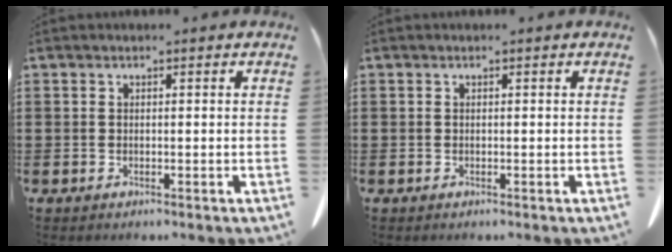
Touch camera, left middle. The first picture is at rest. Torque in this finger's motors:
{"motor_torque": [-0.31, -0.44, 0.06, 0.00]}